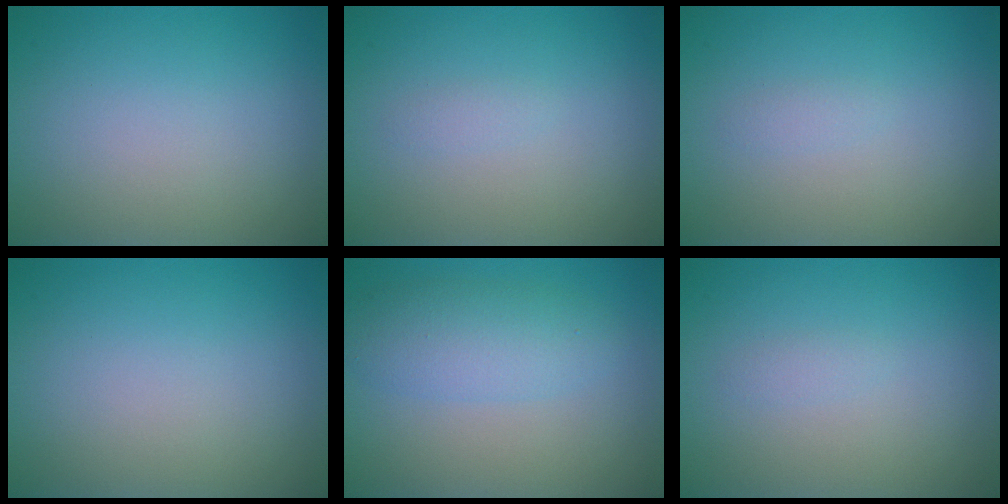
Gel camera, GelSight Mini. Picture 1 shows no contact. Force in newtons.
{"total": 0.6, "press": 0.6, "slide": 0.1}
{"total": 0.6, "press": 0.6, "slide": 0.1}
{"total": 0.0}
{"total": 3.7, "press": 3.7, "slide": 0.2}
{"total": 0.6, "press": 0.6, "slide": 0.1}